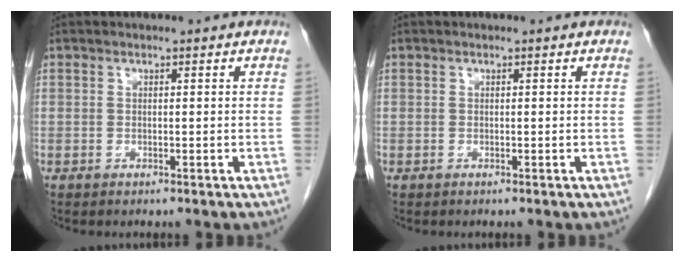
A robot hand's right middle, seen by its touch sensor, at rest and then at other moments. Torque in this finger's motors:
{"motor_torque": [-0.24, 0.25, -0.03, 0.00]}